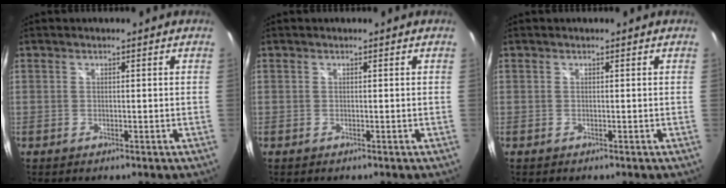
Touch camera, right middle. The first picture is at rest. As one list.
[{"total": 0.0}, {"total": 0.0}]